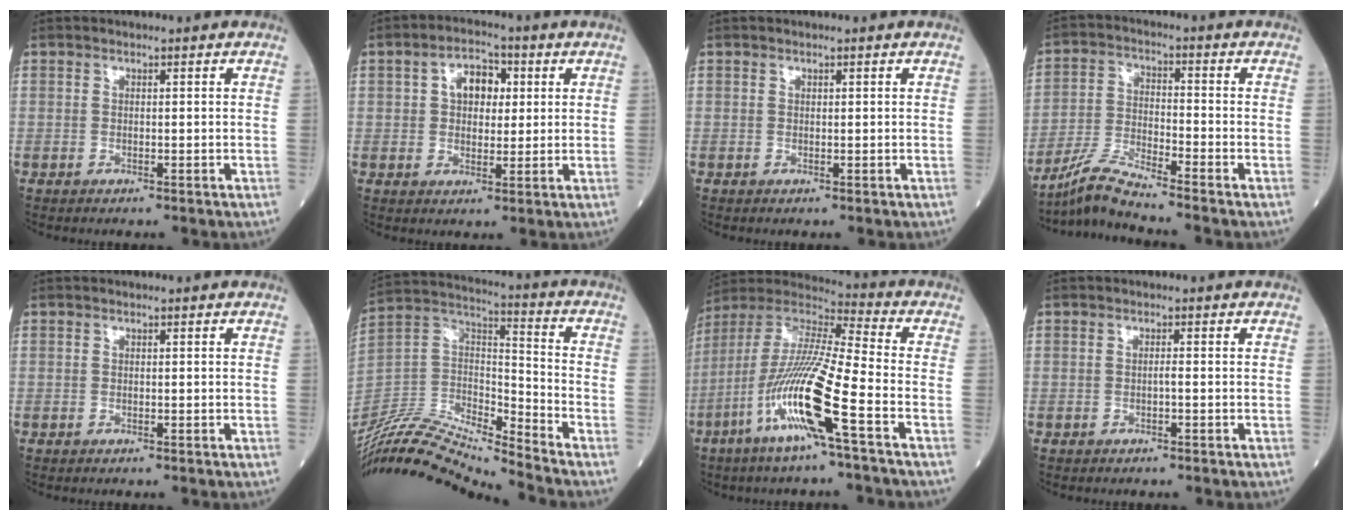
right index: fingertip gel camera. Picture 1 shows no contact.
{"total": 6.2, "force": [1.5, 3.9, 4.5], "torque": [-0.073, 0.019, 0.024]}
{"total": 0.0}
{"total": 6.7, "force": [-6.2, -1.3, 2.2], "torque": [-0.057, -0.023, -0.122]}
{"total": 0.0}
{"total": 18.1, "force": [-17.1, -0.3, 6.1], "torque": [-0.122, 0.029, -0.323]}
{"total": 16.4, "force": [-6.8, -0.2, 14.9], "torque": [-0.309, -0.017, -0.139]}
{"total": 0.5, "force": [-0.2, -0.1, 0.5], "torque": [-0.008, 0.001, -0.005]}